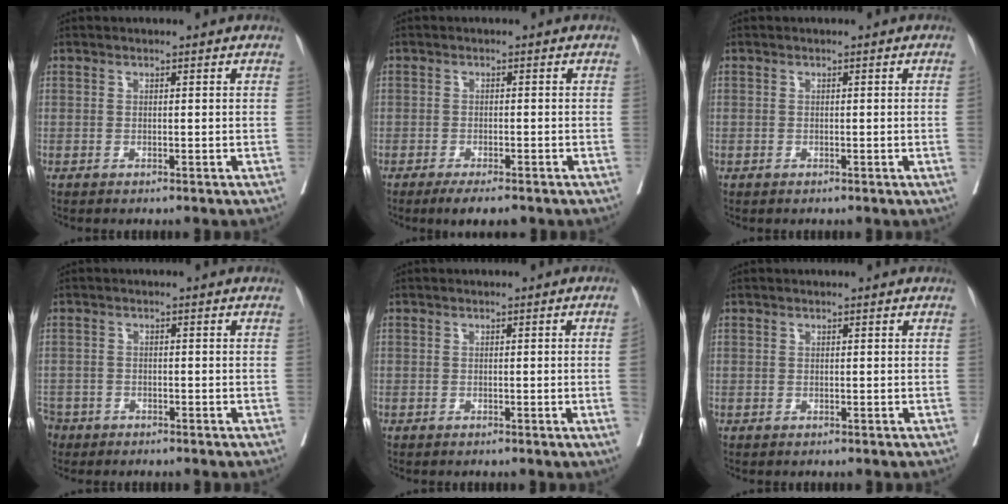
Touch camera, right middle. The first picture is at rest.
{"total": 4.3, "force": [-3.2, 0.9, 2.7], "torque": [-0.035, -0.006, -0.047]}
{"total": 0.6, "force": [-0.1, -0.2, 0.5], "torque": [-0.003, 0.001, -0.002]}
{"total": 5.4, "force": [-3.7, 3.8, 1.0], "torque": [-0.031, -0.001, -0.070]}
{"total": 2.2, "force": [-0.4, -0.8, 2.0], "torque": [-0.025, -0.002, -0.005]}
{"total": 0.0}